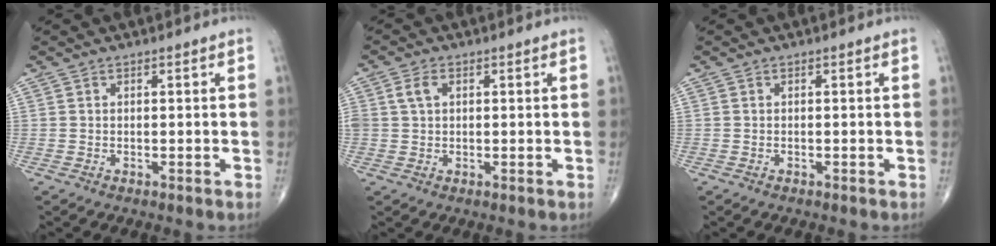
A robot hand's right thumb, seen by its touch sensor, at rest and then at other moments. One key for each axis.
{"total": 3.4, "fx": 0.9, "fy": 2.3, "fz": 2.3, "tx": -0.053, "ty": 0.010, "tz": 0.020}
{"total": 0.0}